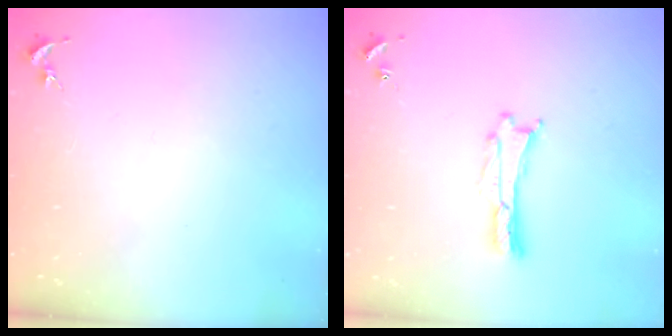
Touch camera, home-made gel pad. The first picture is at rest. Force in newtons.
{"total": 0.7, "press": 0.7, "slide": 0.1}